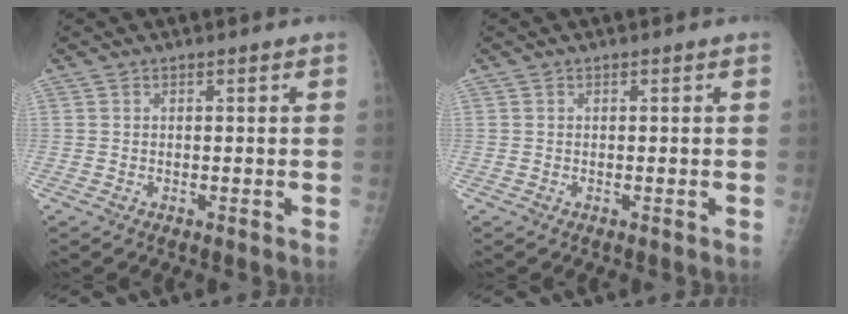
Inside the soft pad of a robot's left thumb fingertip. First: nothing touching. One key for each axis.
{"total": 0.0}